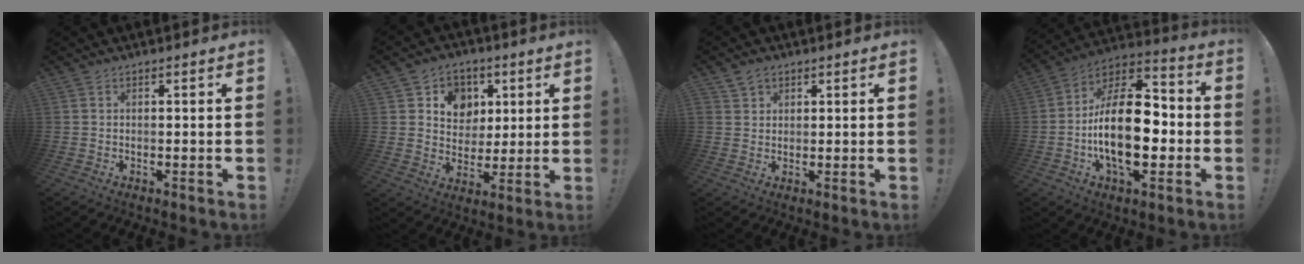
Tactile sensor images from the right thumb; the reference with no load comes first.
{"total": 10.5, "force": [3.8, 9.2, 3.4], "torque": [-0.048, -0.019, 0.078]}
{"total": 3.2, "force": [2.1, 2.4, 0.6], "torque": [-0.007, -0.008, 0.038]}
{"total": 22.6, "force": [-3.6, 11.6, 19.1], "torque": [-0.344, 0.015, -0.060]}